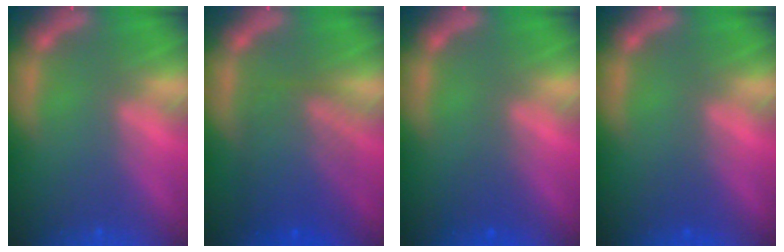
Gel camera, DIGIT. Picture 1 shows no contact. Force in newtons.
{"total": 7.0}
{"total": 1.4}
{"total": 1.0}